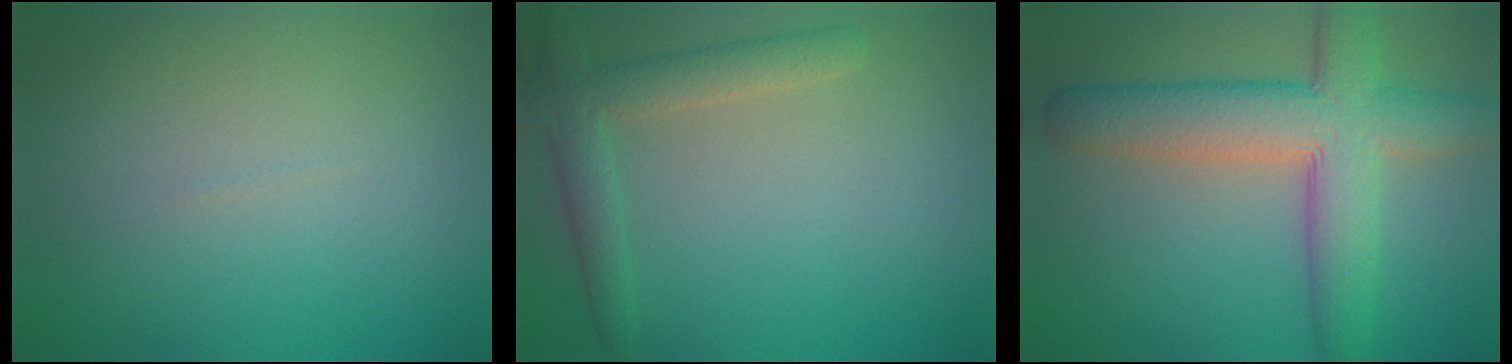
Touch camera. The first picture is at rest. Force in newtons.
{"total": 3.4, "press": 3.4, "slide": 0.4}
{"total": 8.5, "press": 8.5, "slide": 0.4}